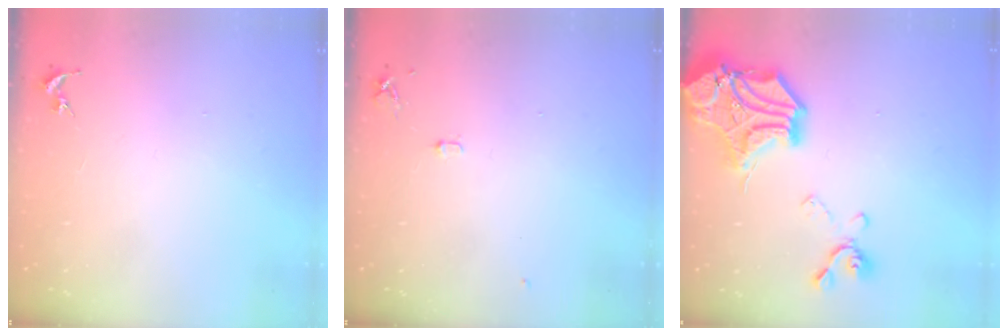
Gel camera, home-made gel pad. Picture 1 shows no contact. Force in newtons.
{"total": 5.2, "press": 5.1, "slide": 0.6}
{"total": 22.5, "press": 22.3, "slide": 2.7}